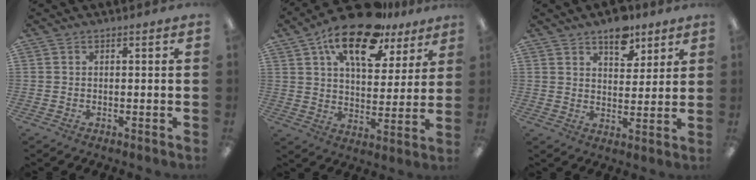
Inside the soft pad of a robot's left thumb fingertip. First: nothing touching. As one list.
[{"total": 18.1, "force": [11.7, 8.1, 11.1], "torque": [-0.181, -0.054, 0.198]}, {"total": 9.0, "force": [6.4, 4.8, 4.2], "torque": [-0.036, -0.036, 0.107]}]